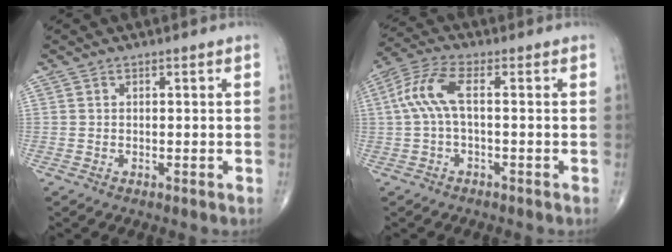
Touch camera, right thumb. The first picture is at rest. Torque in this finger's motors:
{"motor_torque": [-0.09, -0.18, 0.95, -0.08, 0.12]}